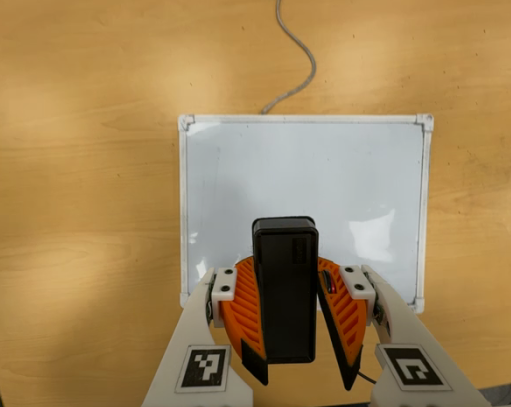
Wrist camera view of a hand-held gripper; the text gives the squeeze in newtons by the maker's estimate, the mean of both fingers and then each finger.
{"total": 8.7, "left": 8.9, "right": 8.5}